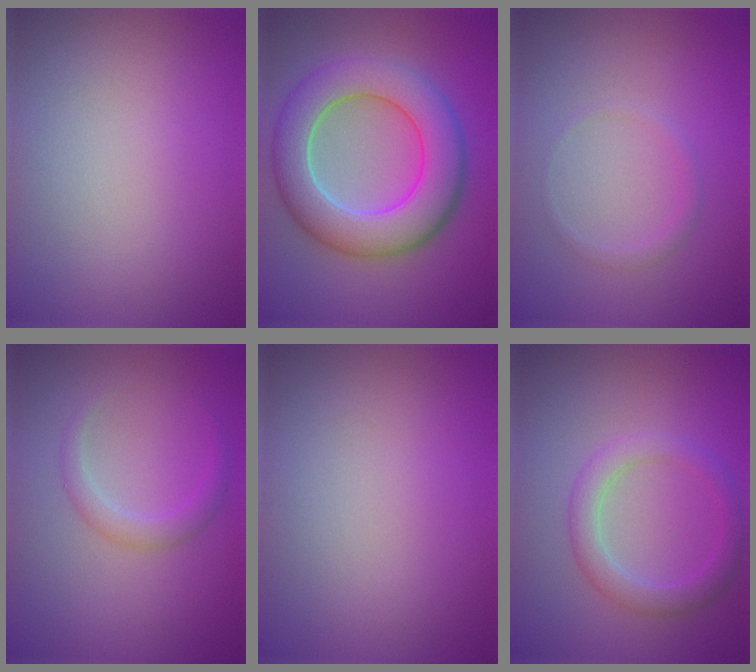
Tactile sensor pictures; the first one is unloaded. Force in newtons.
{"total": 8.9, "press": 8.8, "slide": 0.6}
{"total": 0.9, "press": 0.9, "slide": 0.1}
{"total": 1.8, "press": 1.8, "slide": 0.1}
{"total": 0.0}
{"total": 3.0, "press": 3.0, "slide": 0.0}